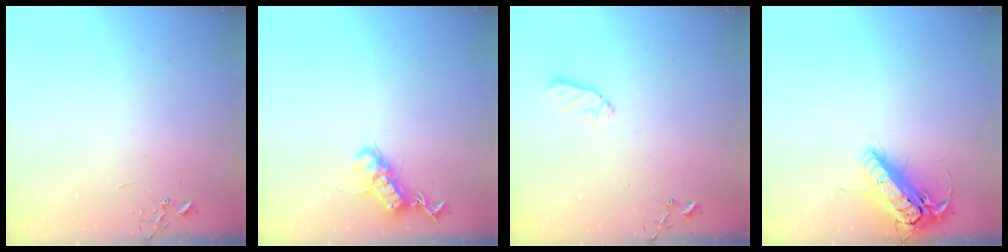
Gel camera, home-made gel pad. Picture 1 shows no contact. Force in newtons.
{"total": 13.3, "press": 13.3, "slide": 0.9}
{"total": 5.0, "press": 5.0, "slide": 0.5}
{"total": 17.8, "press": 17.5, "slide": 3.4}